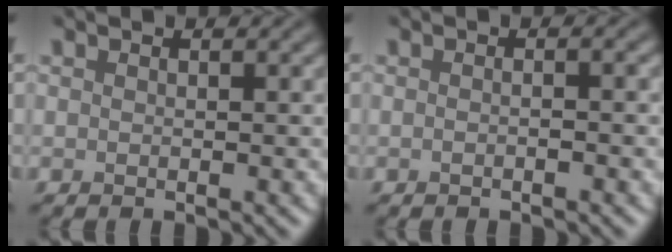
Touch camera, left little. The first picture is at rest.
{"total": 1.3, "force": [-0.2, 0.4, 1.2], "torque": [-0.013, -0.008, -0.012]}